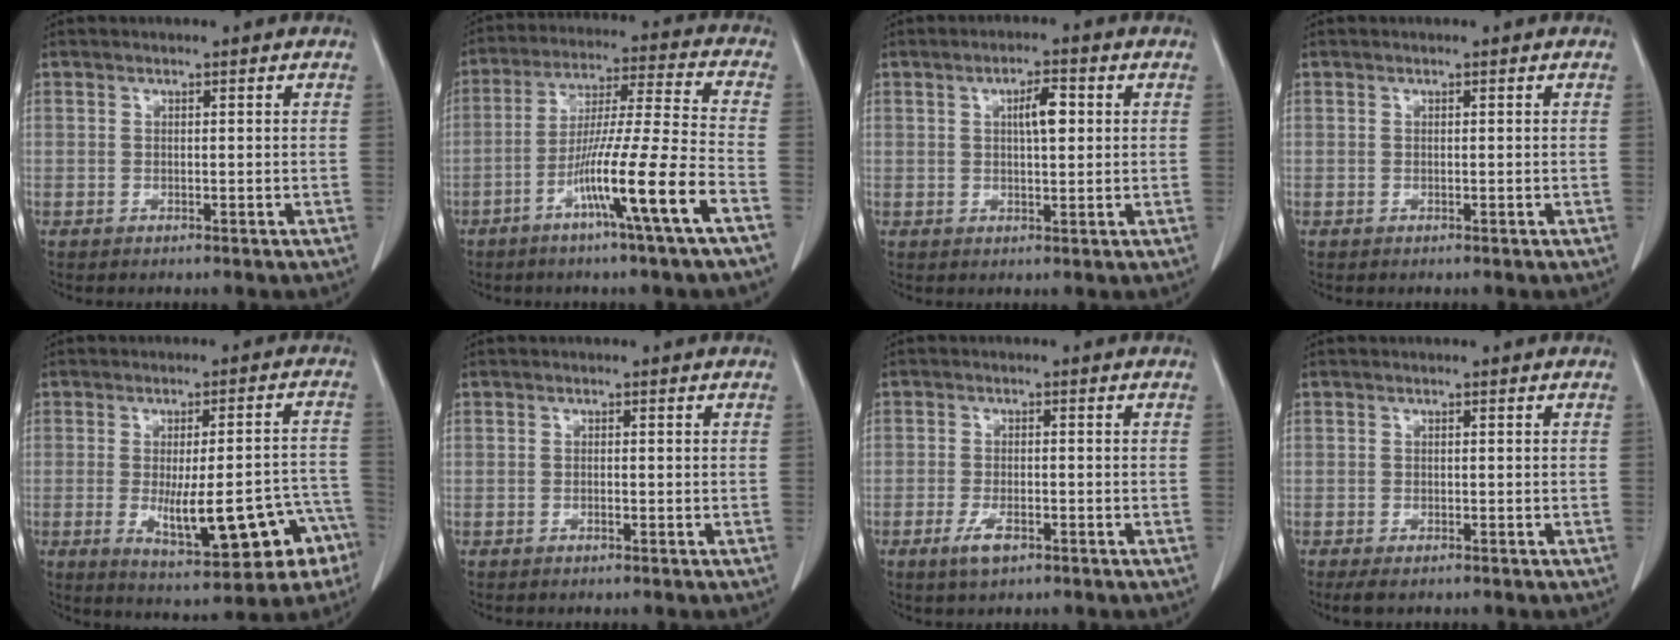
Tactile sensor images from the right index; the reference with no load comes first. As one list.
[{"total": 14.2, "force": [-6.8, -1.8, 12.4], "torque": [-0.222, -0.010, -0.121]}, {"total": 4.1, "force": [1.0, 1.1, 3.8], "torque": [-0.065, 0.006, 0.015]}, {"total": 0.0}, {"total": 15.7, "force": [-6.1, 4.1, 13.8], "torque": [-0.145, 0.023, -0.063]}, {"total": 0.7, "force": [-0.3, 0.1, 0.6], "torque": [-0.014, 0.000, -0.004]}, {"total": 3.5, "force": [-2.0, 1.1, 2.7], "torque": [-0.058, -0.003, -0.034]}, {"total": 2.0, "force": [-1.4, 0.7, 1.3], "torque": [-0.026, -0.006, -0.020]}]